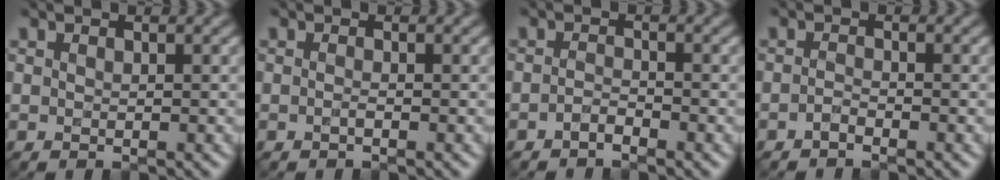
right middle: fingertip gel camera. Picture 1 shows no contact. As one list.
[{"total": 0.6, "force": [-0.3, 0.1, 0.5], "torque": [-0.010, 0.000, -0.007]}, {"total": 1.1, "force": [-0.9, 0.3, 0.6], "torque": [-0.014, 0.003, -0.020]}, {"total": 0.9, "force": [-0.7, 0.2, 0.5], "torque": [-0.011, 0.002, -0.016]}]